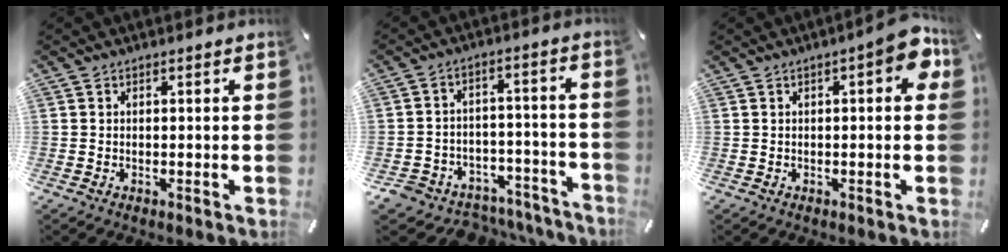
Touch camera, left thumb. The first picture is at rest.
{"total": 6.7, "force": [-4.1, 5.2, 1.3], "torque": [-0.015, 0.026, -0.067]}
{"total": 6.9, "force": [1.8, 2.5, 6.2], "torque": [-0.076, -0.007, 0.023]}